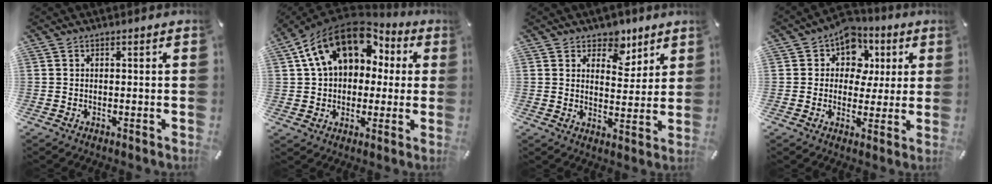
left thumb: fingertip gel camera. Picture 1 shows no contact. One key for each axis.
{"total": 17.7, "fx": 6.4, "fy": 12.8, "fz": 10.4, "tx": -0.201, "ty": -0.014, "tz": 0.115}
{"total": 7.1, "fx": 4.9, "fy": 4.8, "fz": 1.5, "tx": -0.007, "ty": -0.037, "tz": 0.084}
{"total": 8.8, "fx": 3.1, "fy": 7.6, "fz": 3.1, "tx": -0.053, "ty": -0.024, "tz": 0.055}